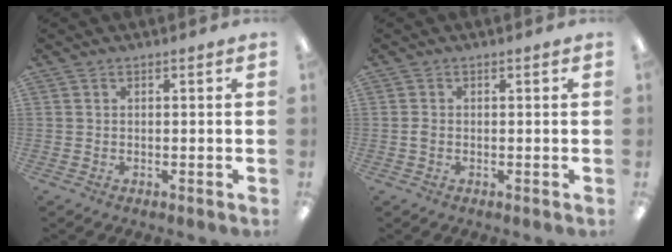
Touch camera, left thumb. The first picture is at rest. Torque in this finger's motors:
{"motor_torque": [-0.02, 0.02, -0.01, -0.07, 0.00]}